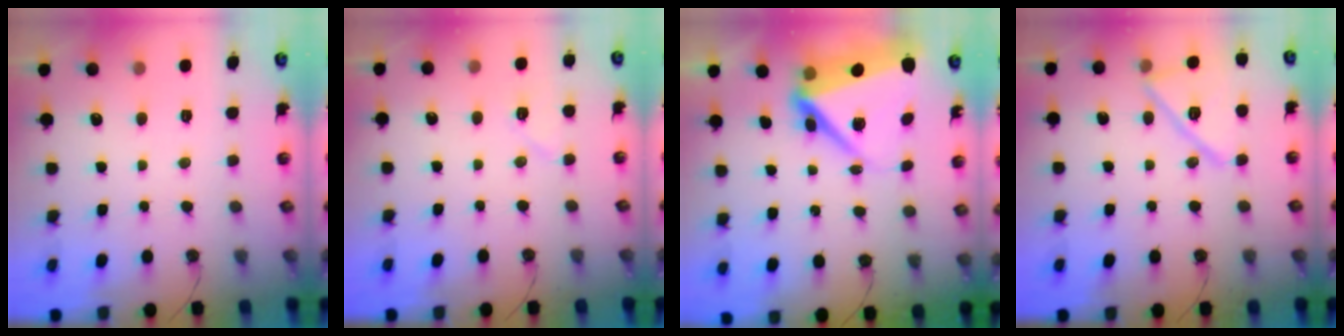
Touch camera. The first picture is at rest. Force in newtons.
{"total": 5.7, "press": 5.6, "slide": 1.4}
{"total": 12.0, "press": 11.9, "slide": 1.6}
{"total": 14.7, "press": 14.7, "slide": 0.1}